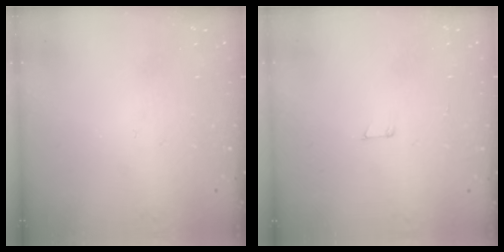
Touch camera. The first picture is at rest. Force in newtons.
{"total": 2.9, "press": 2.9, "slide": 0.2}